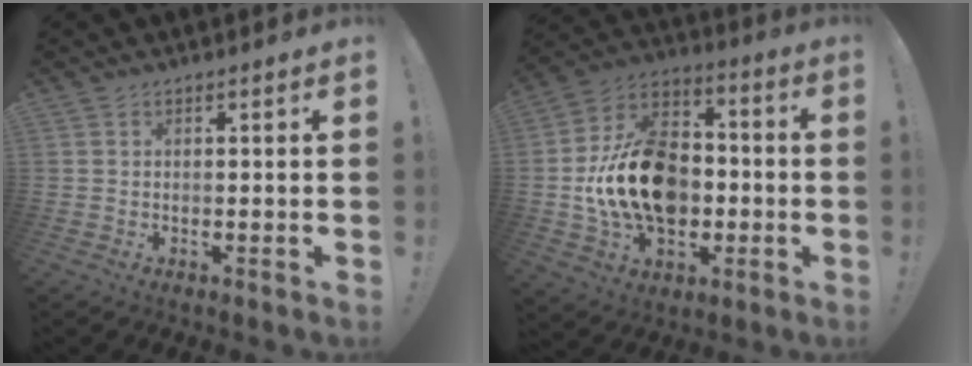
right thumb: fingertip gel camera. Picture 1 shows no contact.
{"total": 21.6, "force": [-2.3, 15.4, 15.0], "torque": [-0.254, 0.028, -0.026]}